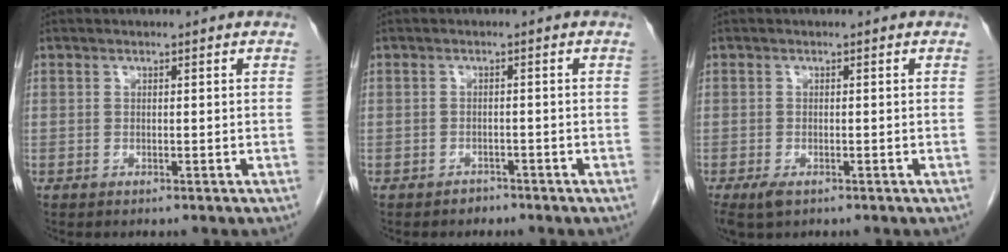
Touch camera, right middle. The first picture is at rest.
{"total": 1.3, "force": [-1.1, 0.7, 0.0], "torque": [-0.004, 0.002, -0.020]}
{"total": 2.6, "force": [-1.5, 1.1, 1.8], "torque": [-0.042, -0.007, -0.020]}